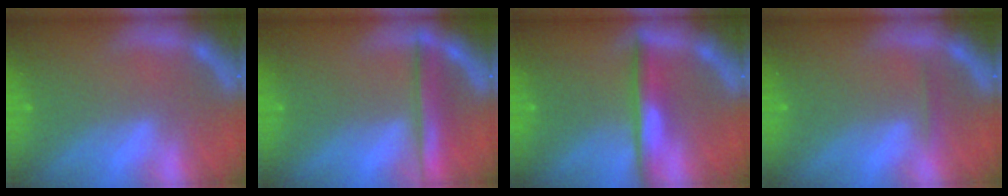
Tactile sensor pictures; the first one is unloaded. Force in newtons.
{"total": 4.0}
{"total": 4.0}
{"total": 0.9}